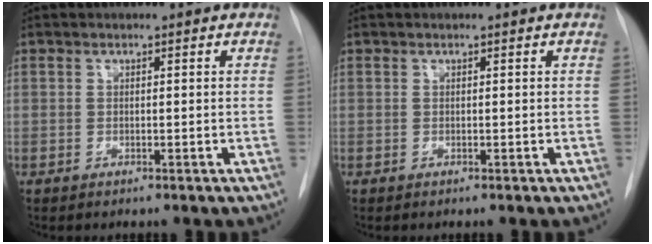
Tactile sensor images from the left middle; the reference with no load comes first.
{"total": 0.0}